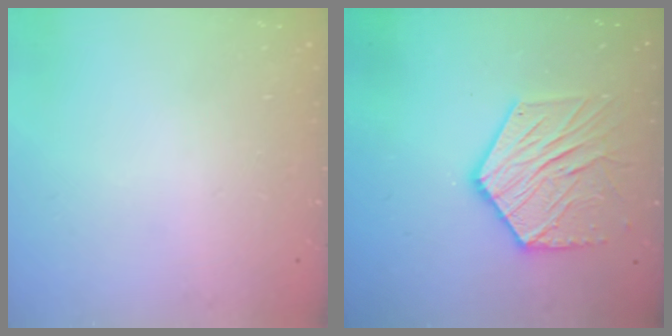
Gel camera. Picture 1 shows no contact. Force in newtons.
{"total": 15.5, "press": 15.5, "slide": 1.2}